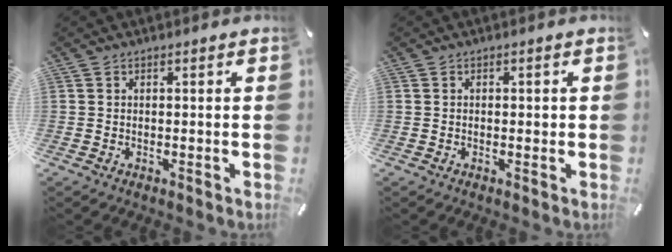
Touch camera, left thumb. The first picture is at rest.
{"total": 1.0, "force": [-0.1, 0.6, 0.7], "torque": [-0.015, 0.002, -0.003]}